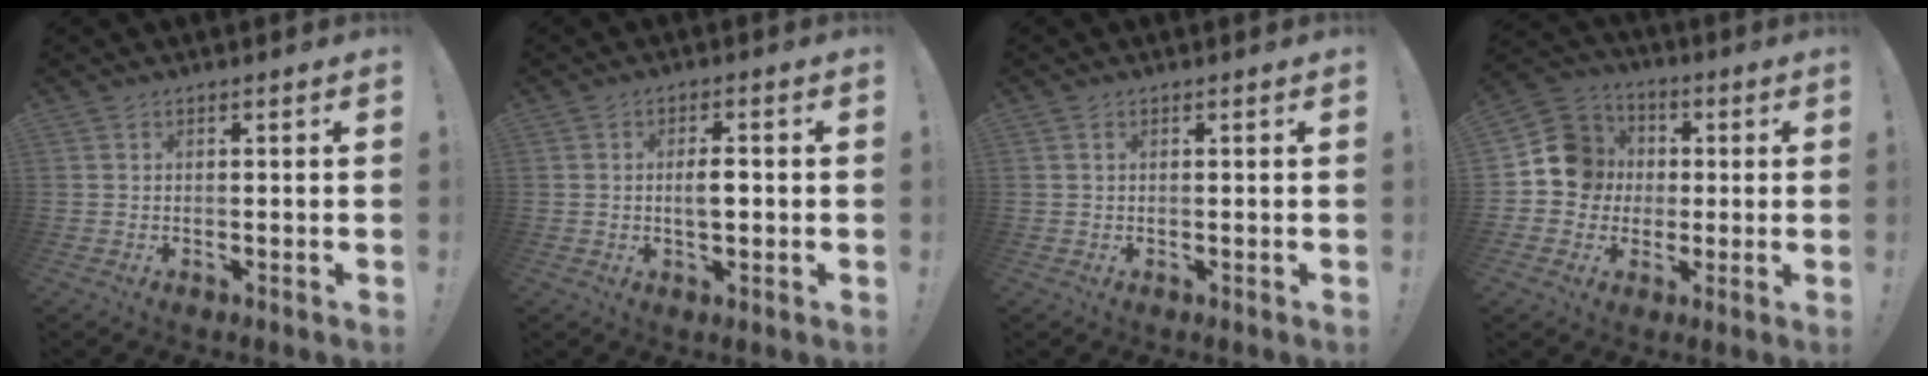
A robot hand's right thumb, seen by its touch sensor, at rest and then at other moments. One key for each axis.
{"total": 4.3, "fx": -0.3, "fy": 1.9, "fz": 3.9, "tx": -0.066, "ty": 0.001, "tz": -0.011}
{"total": 0.5, "fx": 0.1, "fy": 0.2, "fz": 0.5, "tx": -0.012, "ty": 0.003, "tz": 0.002}
{"total": 12.9, "fx": 0.5, "fy": 12.1, "fz": 4.3, "tx": -0.040, "ty": 0.015, "tz": 0.021}